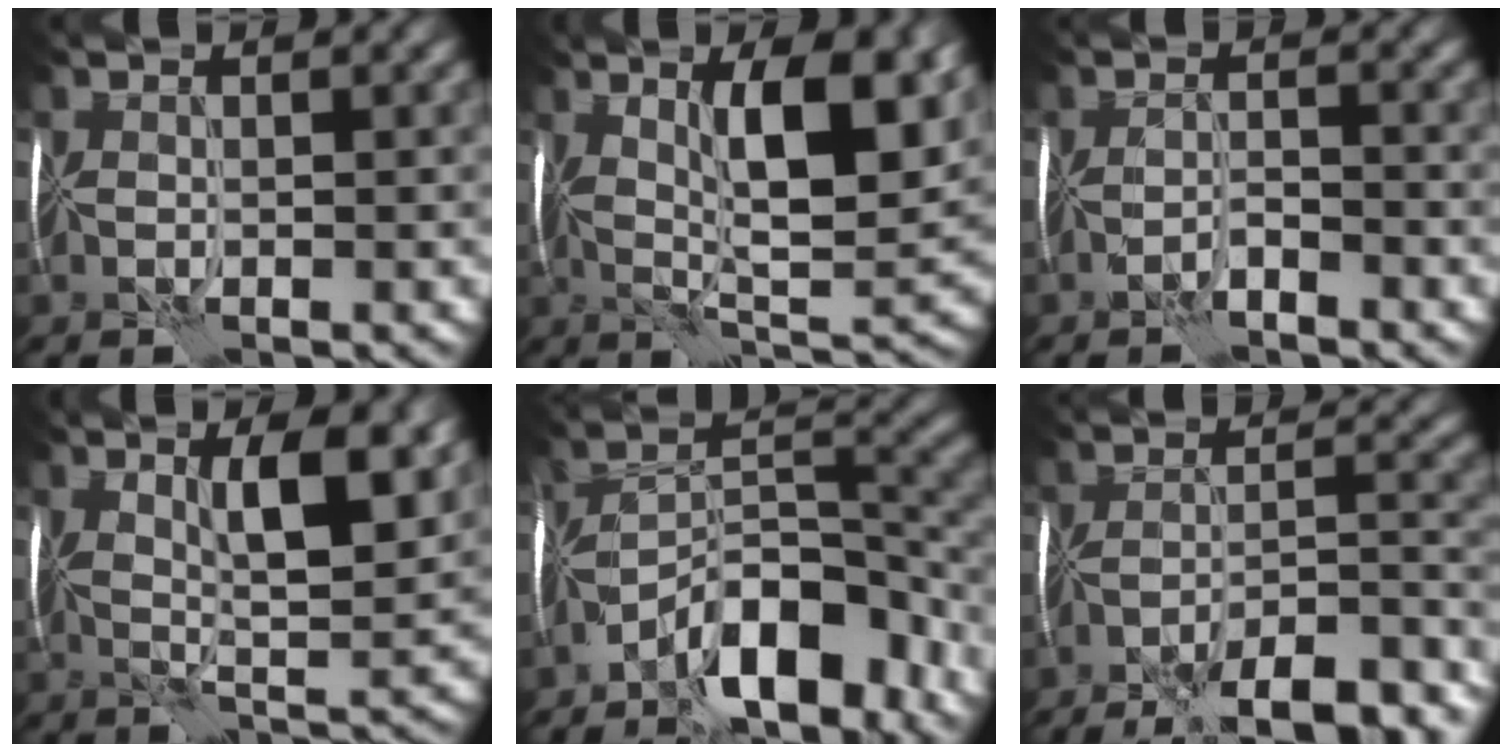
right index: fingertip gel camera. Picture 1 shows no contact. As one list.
[{"total": 9.9, "force": [2.7, 3.0, 9.1], "torque": [-0.150, 0.001, 0.040]}, {"total": 1.3, "force": [-1.2, -0.4, 0.3], "torque": [-0.005, 0.012, -0.033]}, {"total": 6.7, "force": [2.3, 1.5, 6.1], "torque": [-0.102, 0.003, 0.034]}, {"total": 8.5, "force": [-5.8, 2.9, 5.4], "torque": [-0.073, 0.023, -0.116]}, {"total": 13.1, "force": [-11.1, 2.8, 6.5], "torque": [-0.088, 0.000, -0.145]}]